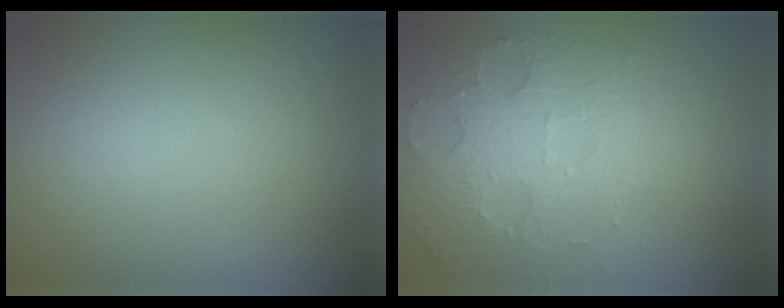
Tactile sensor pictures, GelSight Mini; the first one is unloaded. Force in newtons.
{"total": 4.0, "press": 3.2, "slide": 2.5}